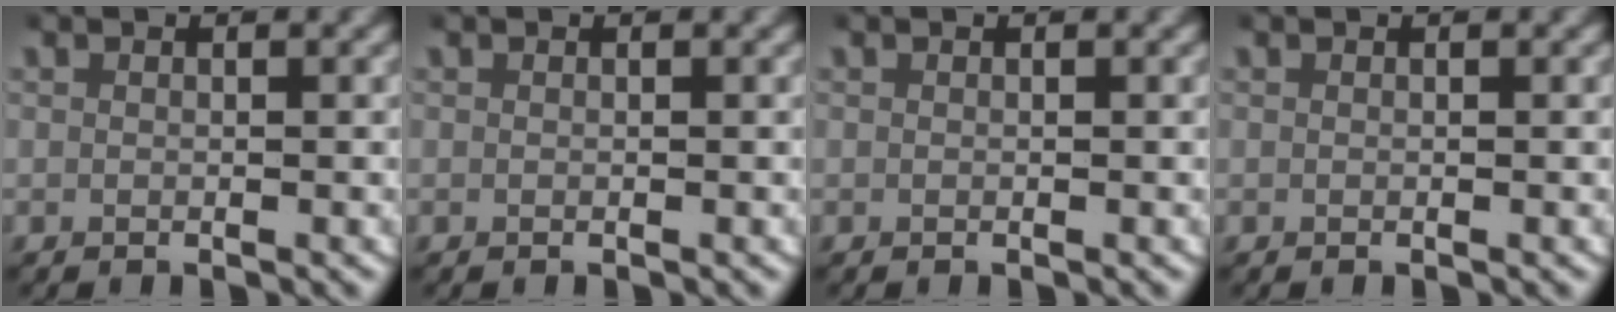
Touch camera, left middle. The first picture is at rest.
{"total": 0.0}
{"total": 0.0}
{"total": 0.0}